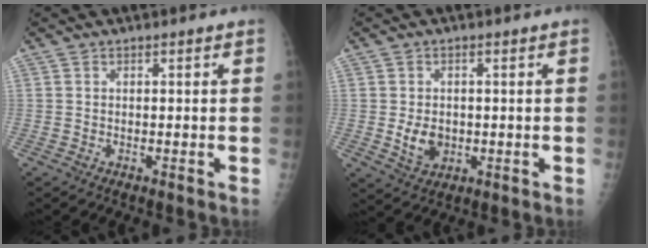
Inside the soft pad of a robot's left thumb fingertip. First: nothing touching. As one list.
[{"total": 5.2, "force": [-0.4, 3.9, 3.3], "torque": [-0.041, -0.005, 0.003]}]